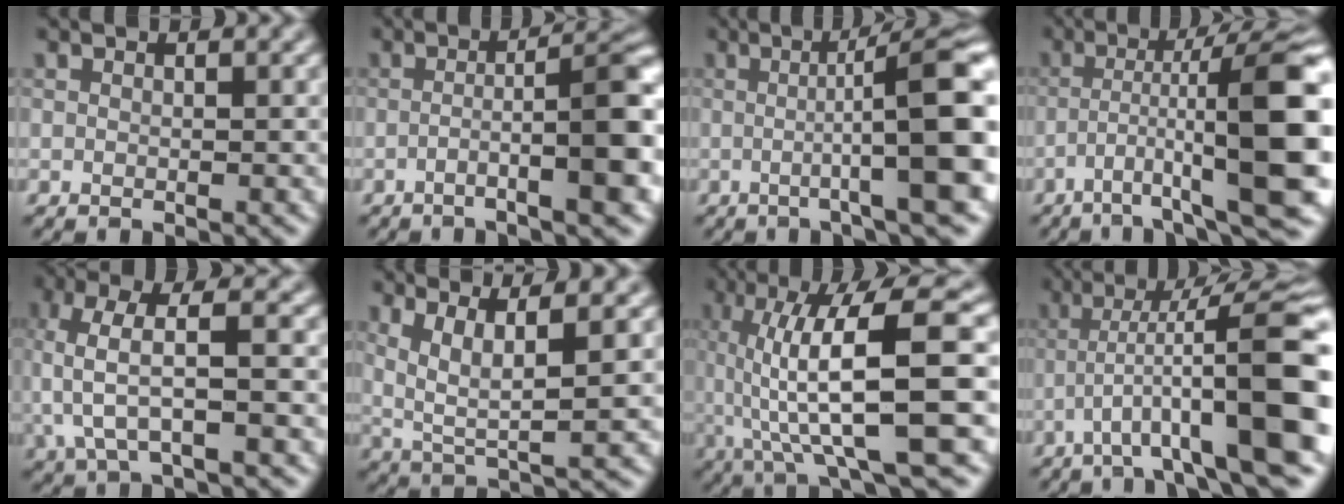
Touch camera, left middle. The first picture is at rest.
{"total": 7.4, "force": [-2.1, 1.4, 7.0], "torque": [-0.097, 0.009, -0.048]}
{"total": 11.2, "force": [-0.3, 2.1, 11.0], "torque": [-0.130, 0.000, -0.010]}
{"total": 12.0, "force": [-2.6, 2.0, 11.5], "torque": [-0.166, 0.014, -0.039]}
{"total": 5.9, "force": [-0.3, 2.2, 5.5], "torque": [-0.120, 0.003, -0.012]}
{"total": 4.9, "force": [1.6, 1.4, 4.5], "torque": [-0.091, -0.015, 0.030]}
{"total": 11.8, "force": [0.1, 2.7, 11.5], "torque": [-0.180, 0.005, 0.002]}
{"total": 11.5, "force": [-2.7, 2.1, 11.0], "torque": [-0.162, 0.019, -0.043]}